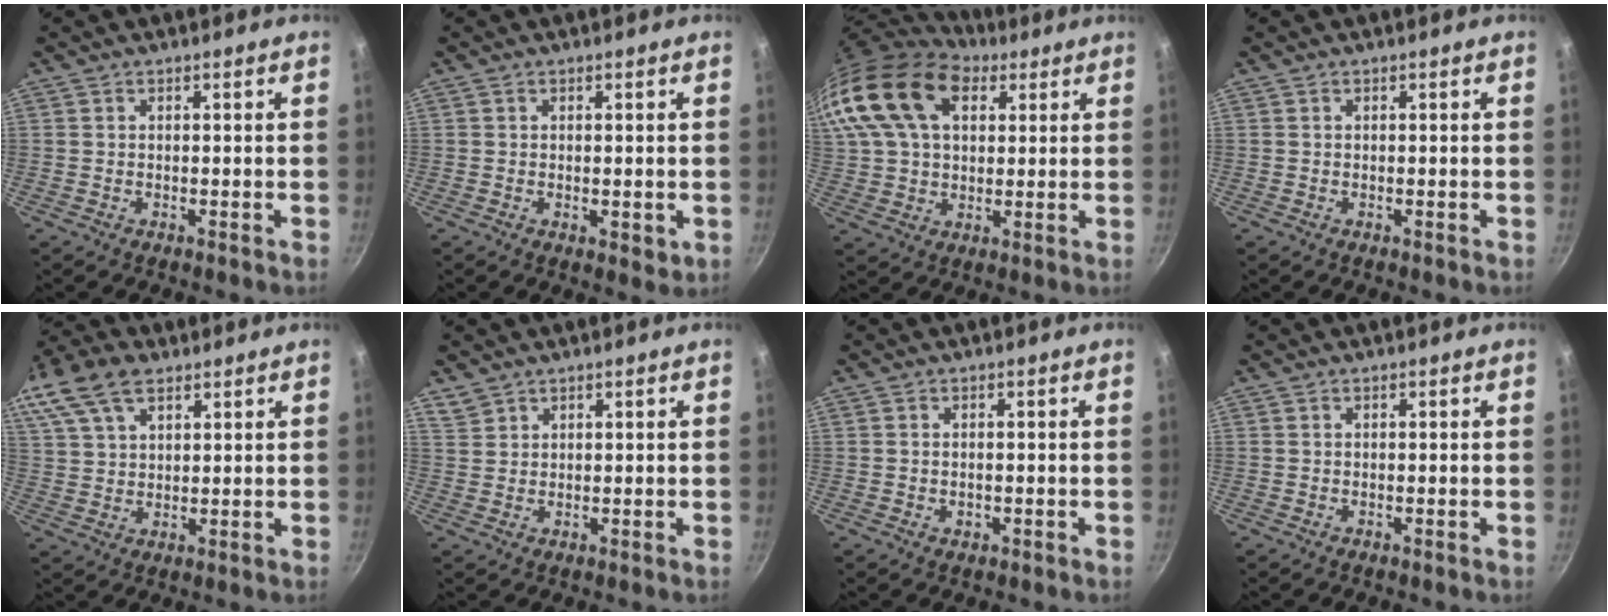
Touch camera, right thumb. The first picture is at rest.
{"total": 2.6, "force": [-0.2, 1.2, 2.3], "torque": [-0.030, -0.008, -0.001]}
{"total": 23.3, "force": [10.2, 14.8, 14.8], "torque": [-0.305, 0.024, 0.183]}
{"total": 0.0}
{"total": 18.3, "force": [10.3, 10.8, 10.6], "torque": [-0.239, 0.039, 0.197]}
{"total": 2.7, "force": [2.1, 1.6, 0.4], "torque": [0.002, 0.003, 0.045]}
{"total": 1.2, "force": [-0.3, 0.9, 0.8], "torque": [-0.011, 0.001, -0.005]}
{"total": 0.0}